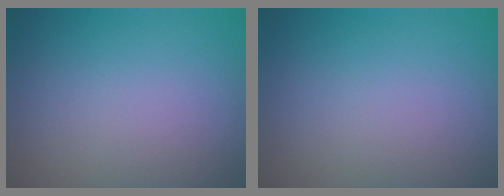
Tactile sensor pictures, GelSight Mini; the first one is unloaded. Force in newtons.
{"total": 0.0}